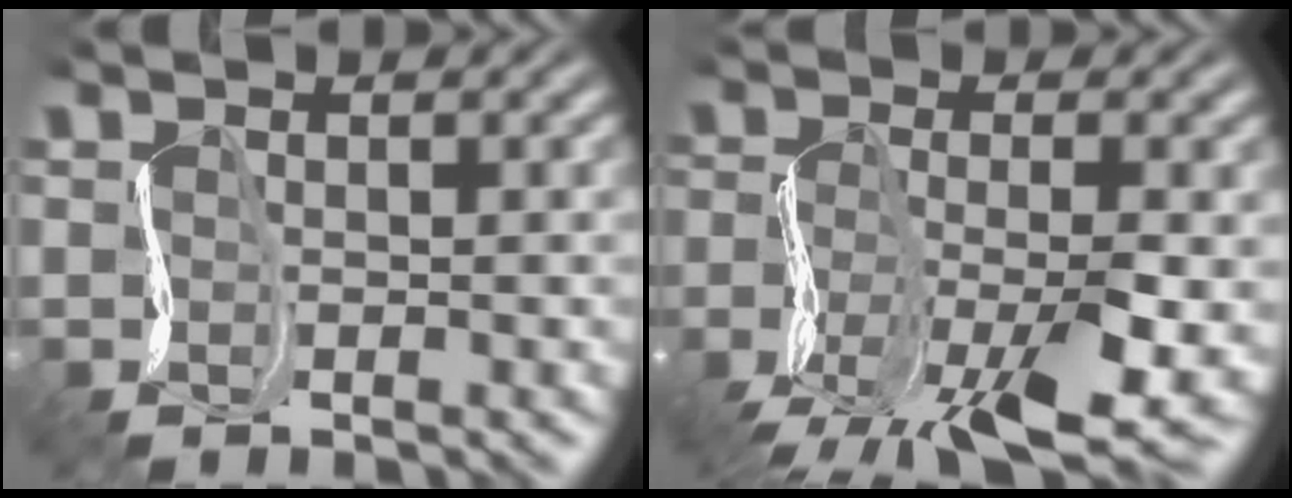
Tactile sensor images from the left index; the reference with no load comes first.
{"total": 9.3, "force": [-5.0, 2.6, 7.4], "torque": [-0.148, -0.018, -0.094]}